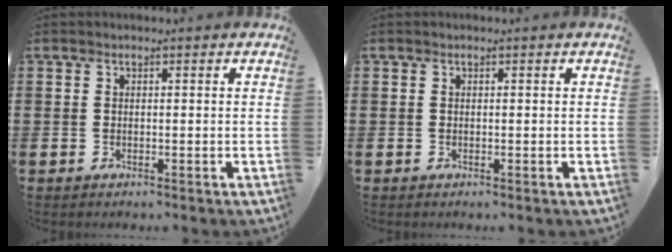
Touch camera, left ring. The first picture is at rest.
{"total": 0.0}